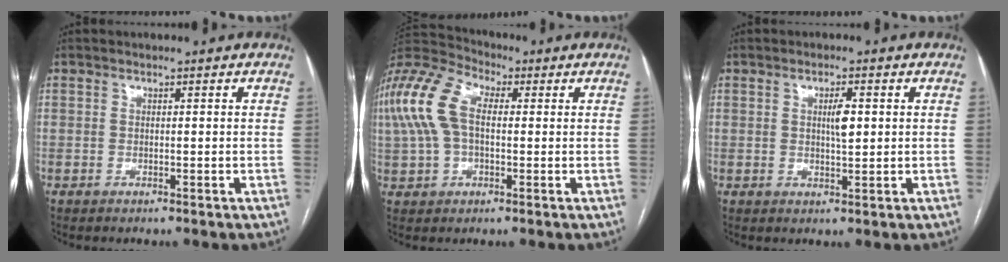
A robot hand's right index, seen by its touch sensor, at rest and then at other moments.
{"total": 11.8, "force": [1.7, 6.6, 9.7], "torque": [-0.234, 0.046, 0.028]}
{"total": 3.0, "force": [0.6, 0.7, 2.9], "torque": [-0.048, 0.001, 0.011]}